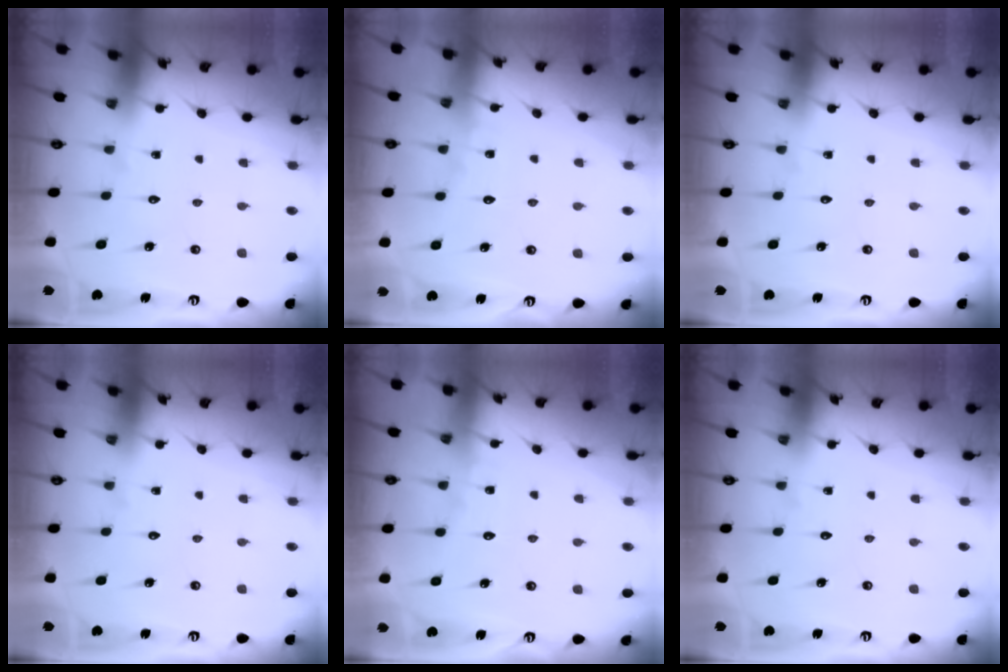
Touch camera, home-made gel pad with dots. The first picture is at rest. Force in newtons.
{"total": 2.5, "press": 2.5, "slide": 0.3}
{"total": 0.0}
{"total": 0.0}
{"total": 2.5, "press": 2.5, "slide": 0.3}
{"total": 0.0}